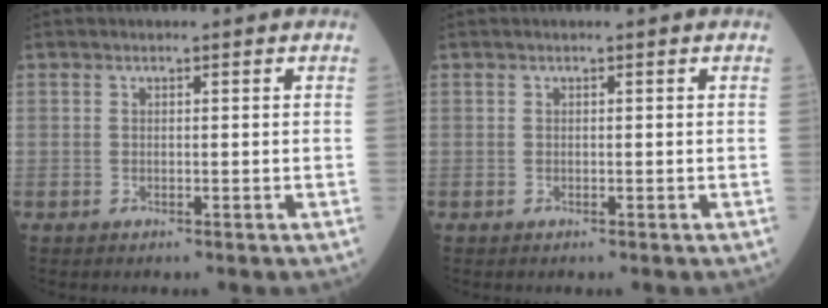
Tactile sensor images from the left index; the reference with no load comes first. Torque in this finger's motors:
{"motor_torque": [0.03, 0.00, 0.00, 0.00]}